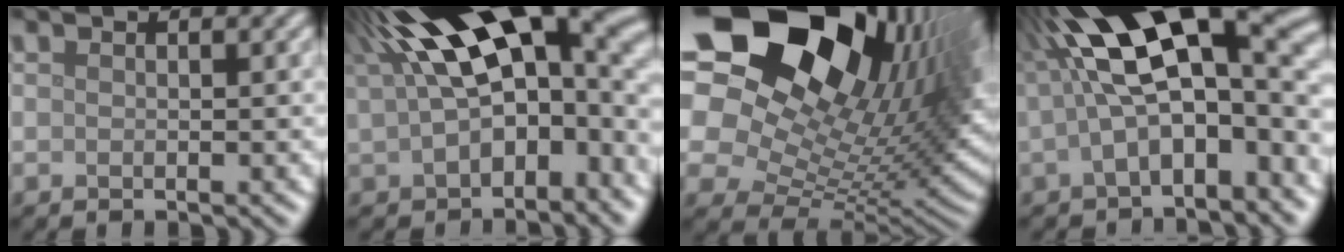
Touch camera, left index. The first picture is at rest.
{"total": 17.4, "force": [4.8, 8.9, 14.2], "torque": [-0.211, 0.017, 0.096]}
{"total": 21.3, "force": [10.2, 13.4, 13.1], "torque": [-0.230, 0.039, 0.170]}
{"total": 14.9, "force": [1.9, 6.3, 13.4], "torque": [-0.208, 0.029, 0.030]}